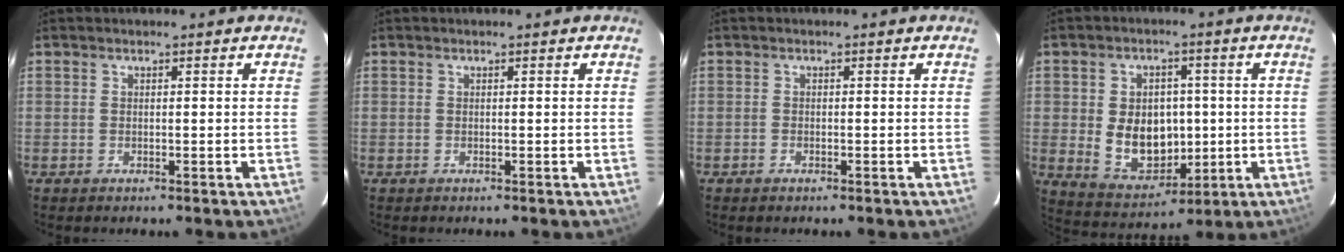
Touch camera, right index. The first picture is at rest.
{"total": 0.0}
{"total": 0.7, "force": [-0.6, 0.4, 0.1], "torque": [-0.003, -0.001, -0.012]}
{"total": 11.4, "force": [-0.4, 8.8, 7.2], "torque": [-0.150, 0.001, 0.018]}